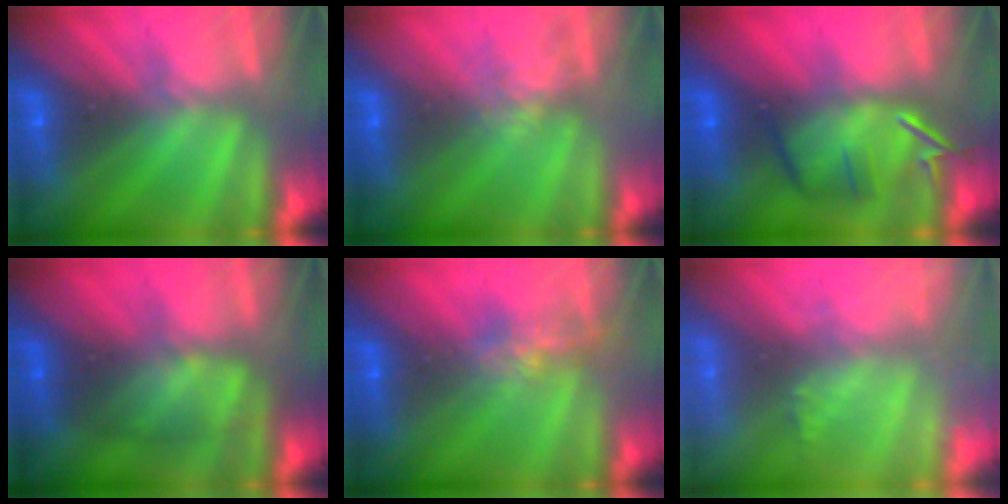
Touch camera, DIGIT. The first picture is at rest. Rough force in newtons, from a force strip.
{"total": 2.2}
{"total": 6.5}
{"total": 2.3}
{"total": 4.8}
{"total": 1.7}